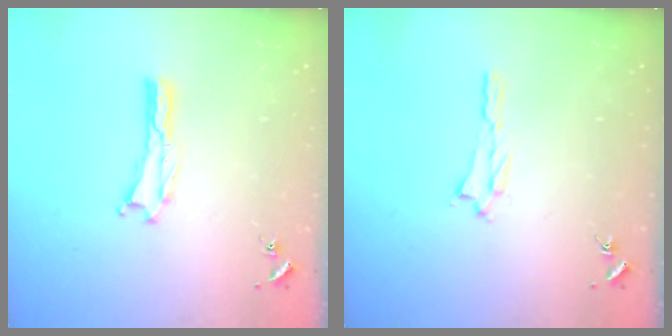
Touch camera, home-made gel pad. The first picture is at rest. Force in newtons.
{"total": 1.2, "press": 1.2, "slide": 0.3}